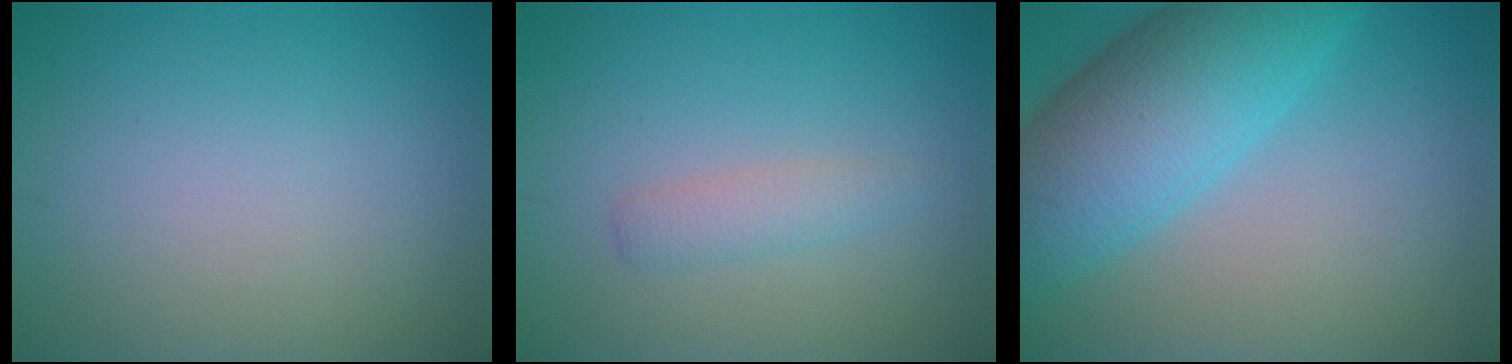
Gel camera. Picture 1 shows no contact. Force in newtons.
{"total": 1.7, "press": 1.7, "slide": 0.1}
{"total": 9.6, "press": 9.6, "slide": 0.3}